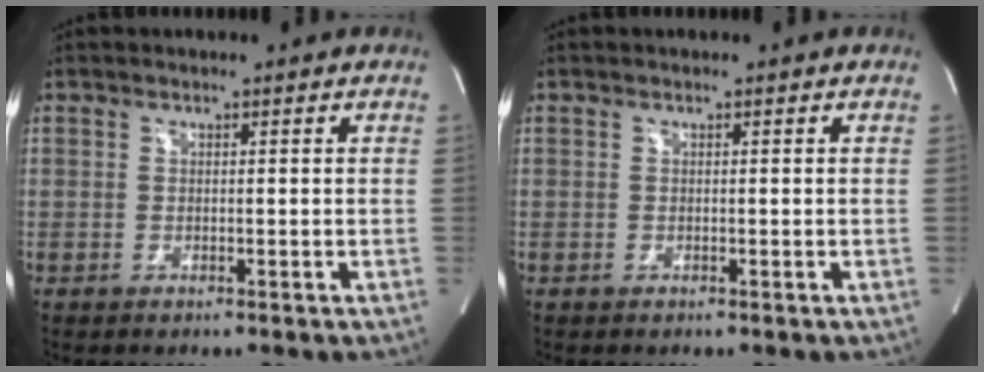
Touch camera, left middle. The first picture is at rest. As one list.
[{"total": 0.0}]